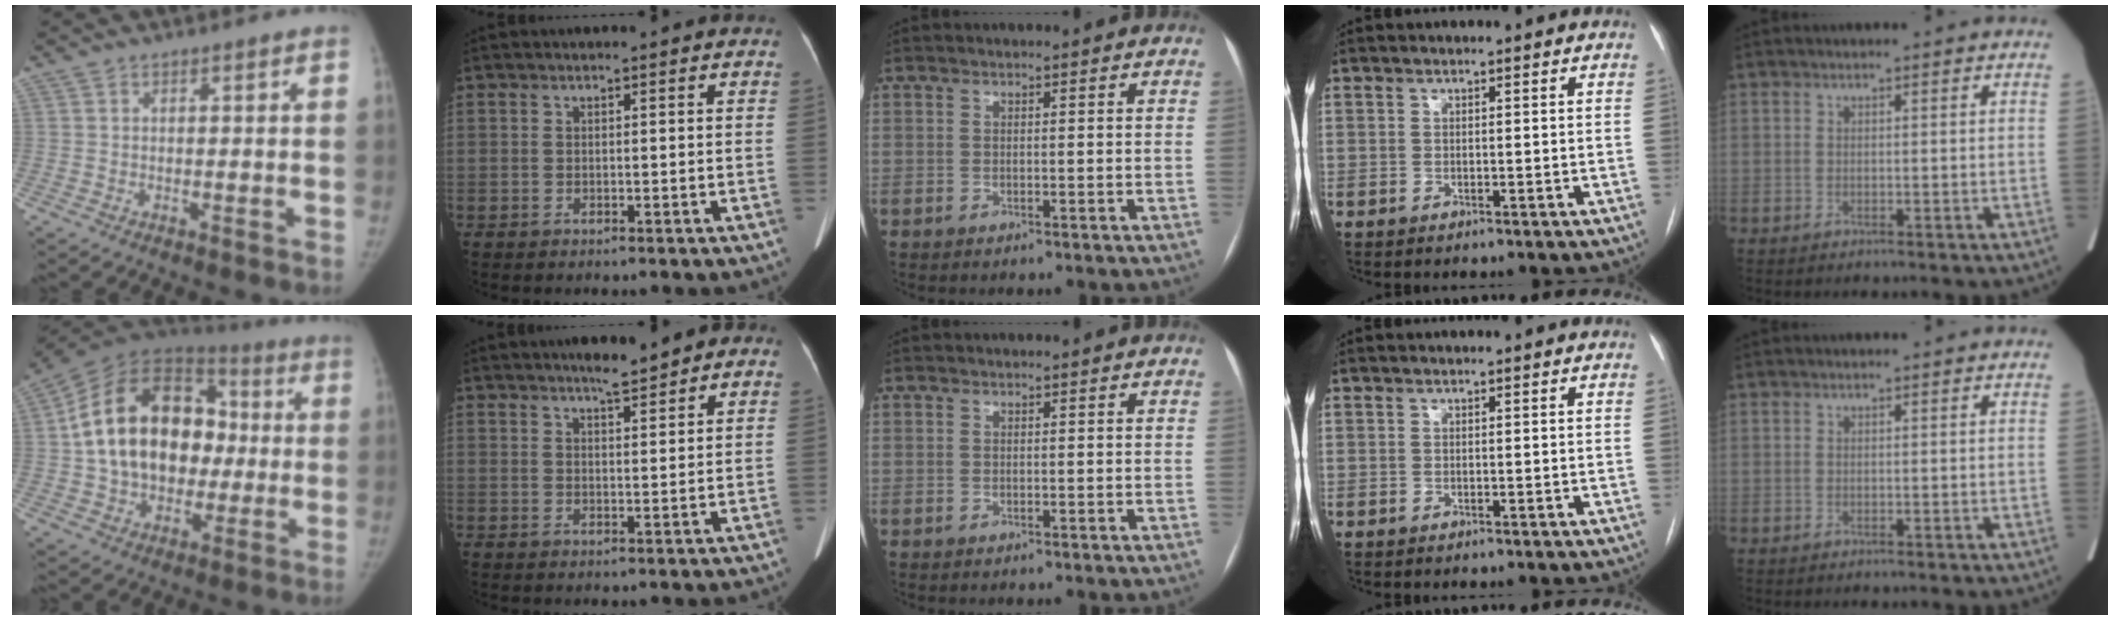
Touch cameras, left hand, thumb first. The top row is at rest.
{"thumb": {"total": 24.5, "force": [0.4, 17.5, 17.1], "torque": [-0.281, 0.037, 0.012]}, "index": {"total": 3.7, "force": [2.7, 0.8, 2.4], "torque": [-0.037, 0.005, 0.041]}}